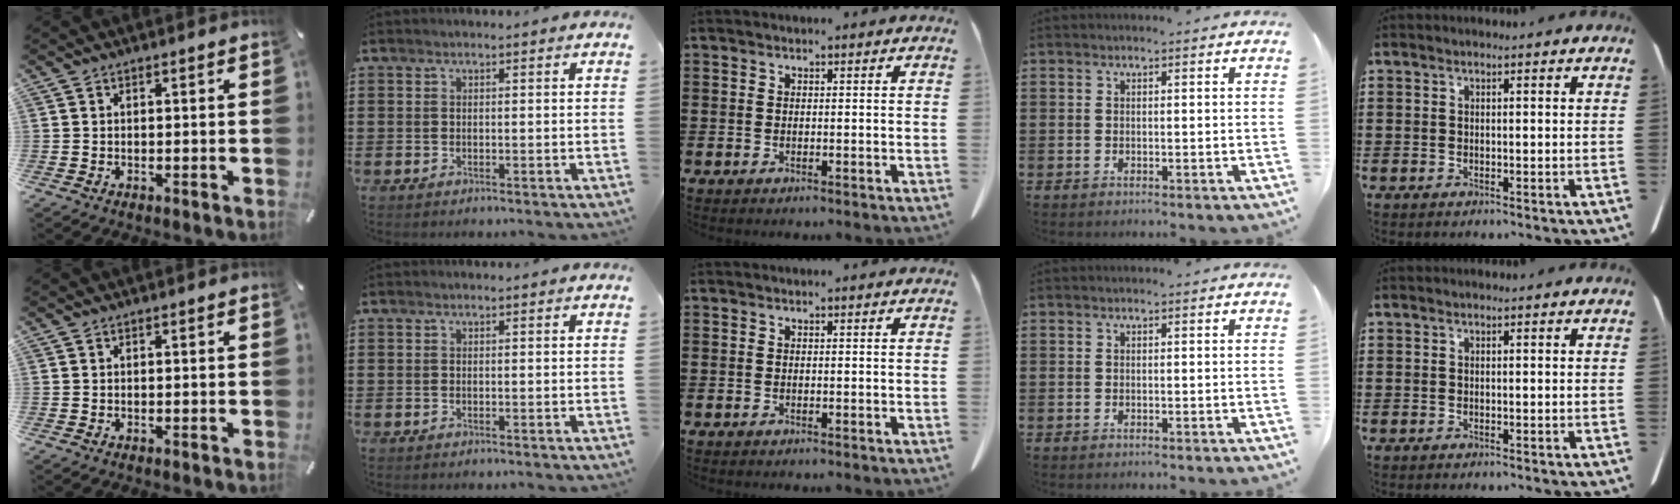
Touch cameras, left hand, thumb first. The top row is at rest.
{}